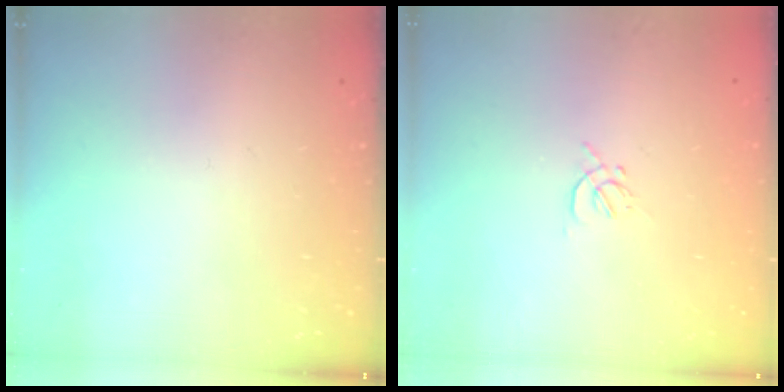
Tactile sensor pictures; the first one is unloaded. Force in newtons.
{"total": 1.7, "press": 1.7, "slide": 0.5}